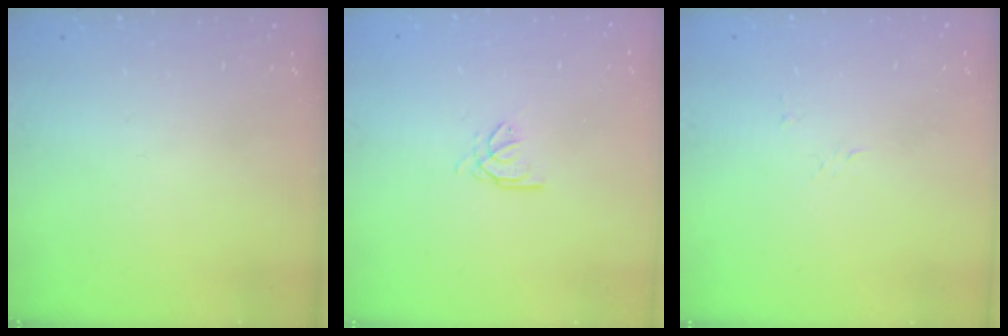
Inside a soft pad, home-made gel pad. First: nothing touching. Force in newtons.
{"total": 2.7, "press": 2.7, "slide": 0.4}
{"total": 2.7, "press": 2.7, "slide": 0.3}